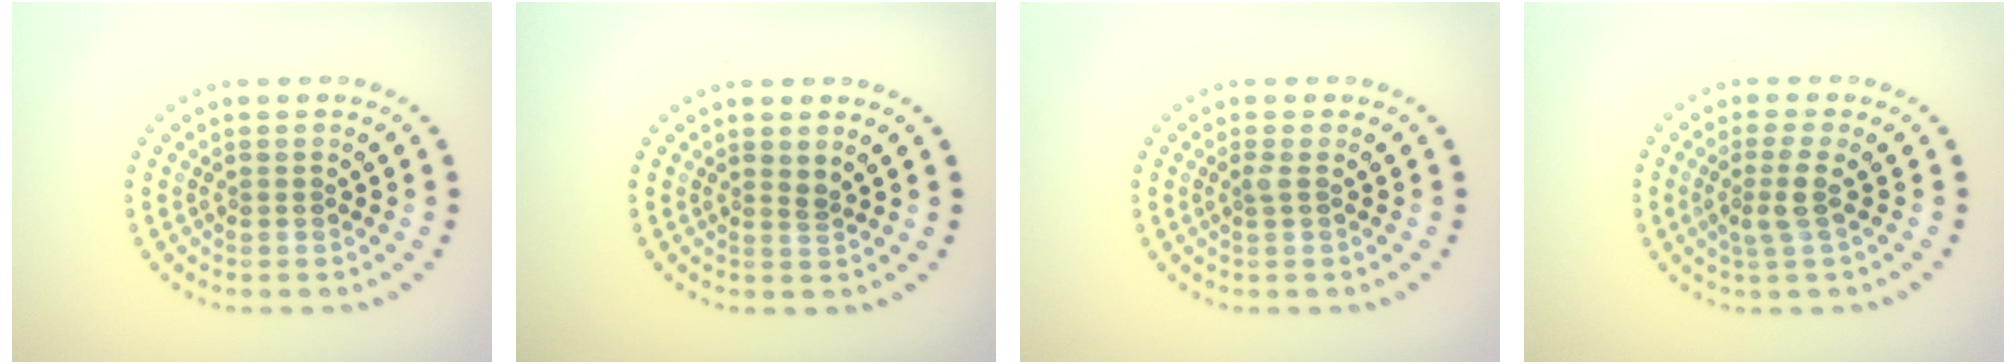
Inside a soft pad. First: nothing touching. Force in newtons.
{"total": 0.6, "press": 0.4, "slide": 0.5}
{"total": 0.8, "press": 0.5, "slide": 0.5}
{"total": 2.1, "press": 1.7, "slide": 1.2}